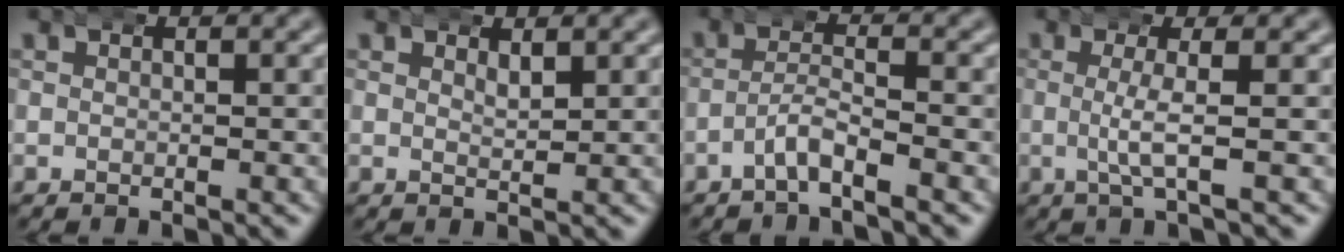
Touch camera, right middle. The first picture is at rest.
{"total": 1.2, "force": [1.0, 0.1, 0.6], "torque": [-0.010, -0.008, 0.020]}
{"total": 2.4, "force": [-2.1, 0.1, 1.3], "torque": [-0.017, 0.008, -0.044]}
{"total": 2.7, "force": [0.2, -0.3, 2.6], "torque": [-0.050, 0.000, 0.002]}